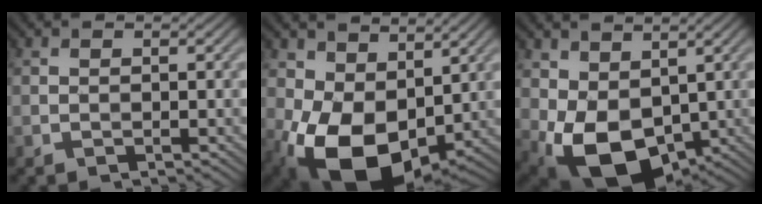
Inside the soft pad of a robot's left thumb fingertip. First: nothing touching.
{"total": 13.4, "force": [-0.5, 8.8, 10.0], "torque": [-0.216, -0.030, -0.007]}
{"total": 10.9, "force": [-0.4, 7.4, 8.0], "torque": [-0.184, -0.031, 0.000]}